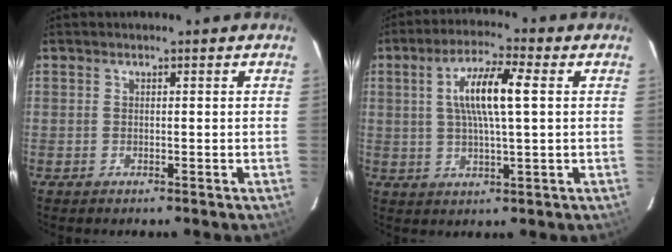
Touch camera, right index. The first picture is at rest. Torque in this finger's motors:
{"motor_torque": [0.36, 0.06, 0.27, 0.12]}